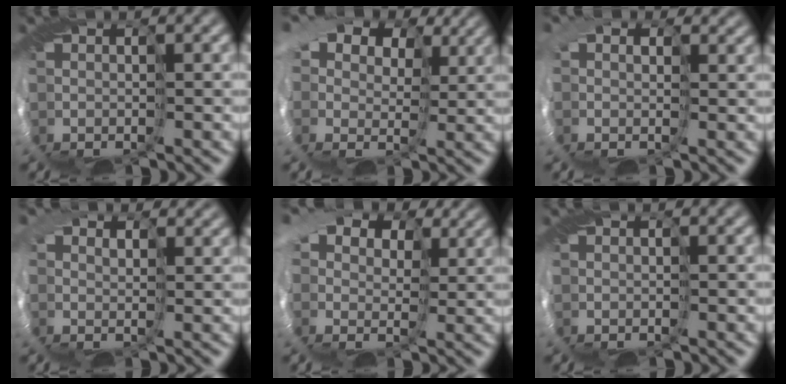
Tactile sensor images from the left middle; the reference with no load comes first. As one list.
[{"total": 13.4, "force": [6.2, 9.2, 7.6], "torque": [-0.176, 0.040, 0.088]}, {"total": 5.2, "force": [2.4, 3.8, 2.5], "torque": [-0.066, 0.017, 0.016]}, {"total": 4.0, "force": [2.8, 2.6, 1.1], "torque": [-0.051, 0.017, 0.042]}, {"total": 11.9, "force": [5.9, 8.2, 6.3], "torque": [-0.150, 0.037, 0.079]}, {"total": 0.0}]